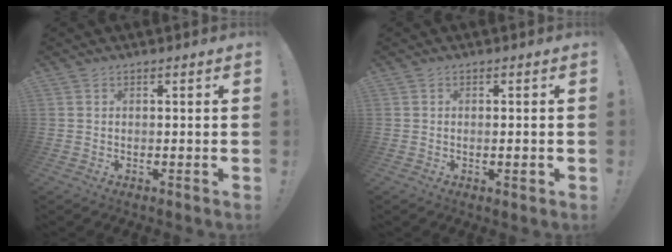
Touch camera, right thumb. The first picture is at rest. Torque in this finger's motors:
{"motor_torque": [-0.09, -0.17, 0.09, 0.00, -0.09]}